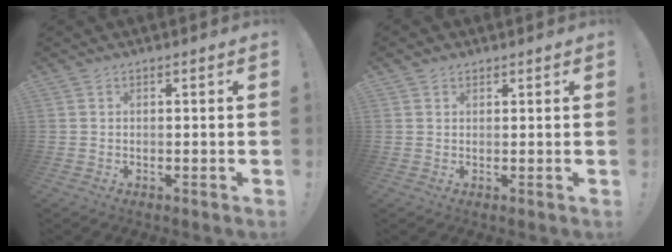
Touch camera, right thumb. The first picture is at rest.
{"total": 1.6, "force": [1.2, 1.1, 0.3], "torque": [0.000, -0.003, 0.022]}